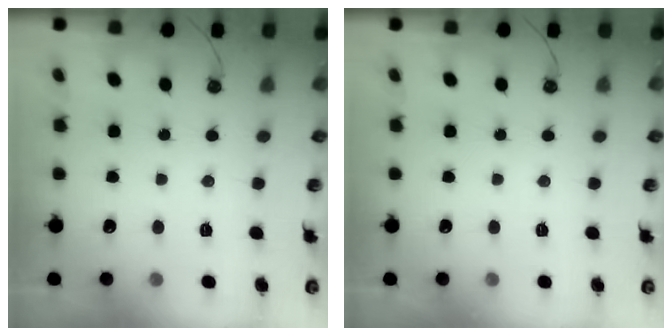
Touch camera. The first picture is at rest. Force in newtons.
{"total": 0.0}